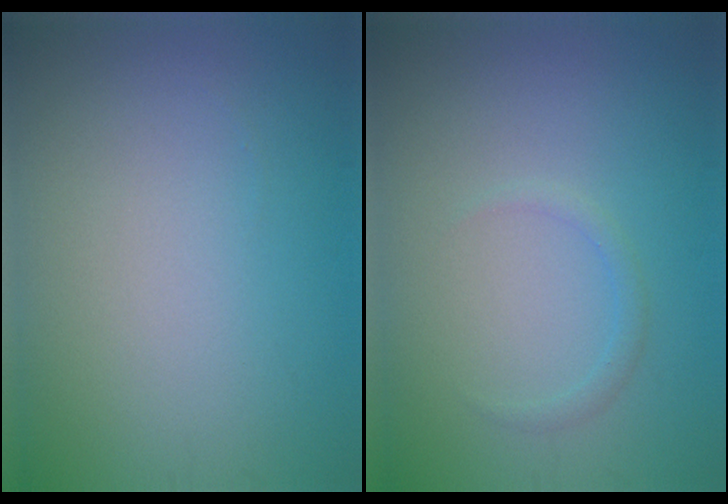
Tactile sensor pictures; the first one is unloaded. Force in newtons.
{"total": 1.0, "press": 1.0, "slide": 0.0}